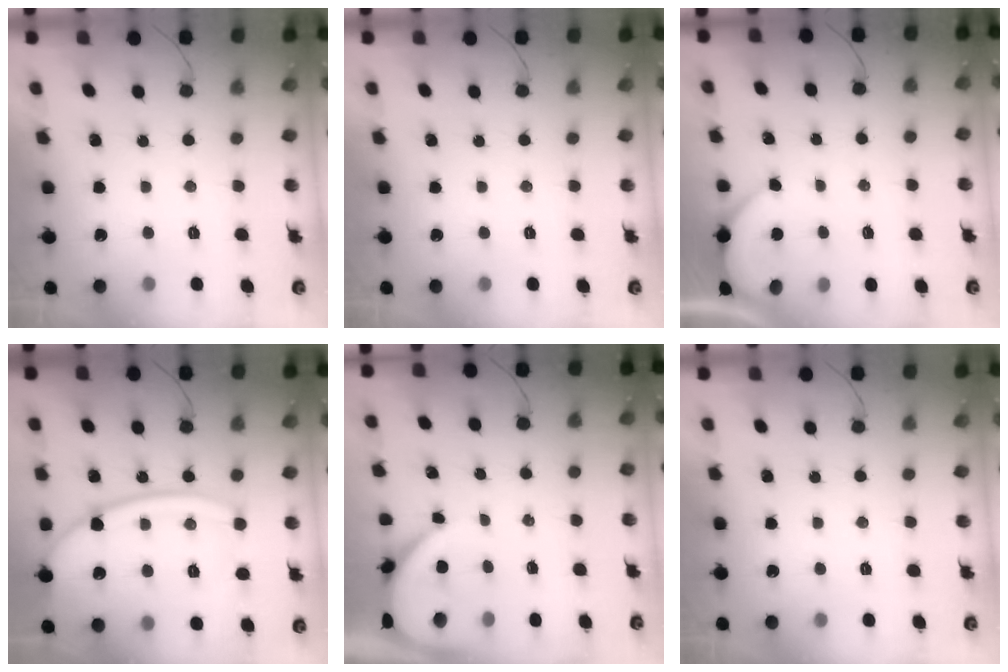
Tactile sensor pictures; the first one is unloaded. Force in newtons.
{"total": 0.0}
{"total": 1.7, "press": 1.6, "slide": 0.4}
{"total": 15.3, "press": 15.2, "slide": 1.5}
{"total": 3.7, "press": 3.7, "slide": 0.5}
{"total": 0.0}